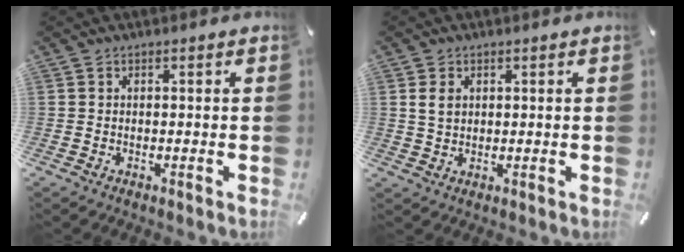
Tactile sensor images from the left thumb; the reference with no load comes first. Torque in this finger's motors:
{"motor_torque": [0.54, 0.75, 0.60, -0.36, 0.03]}